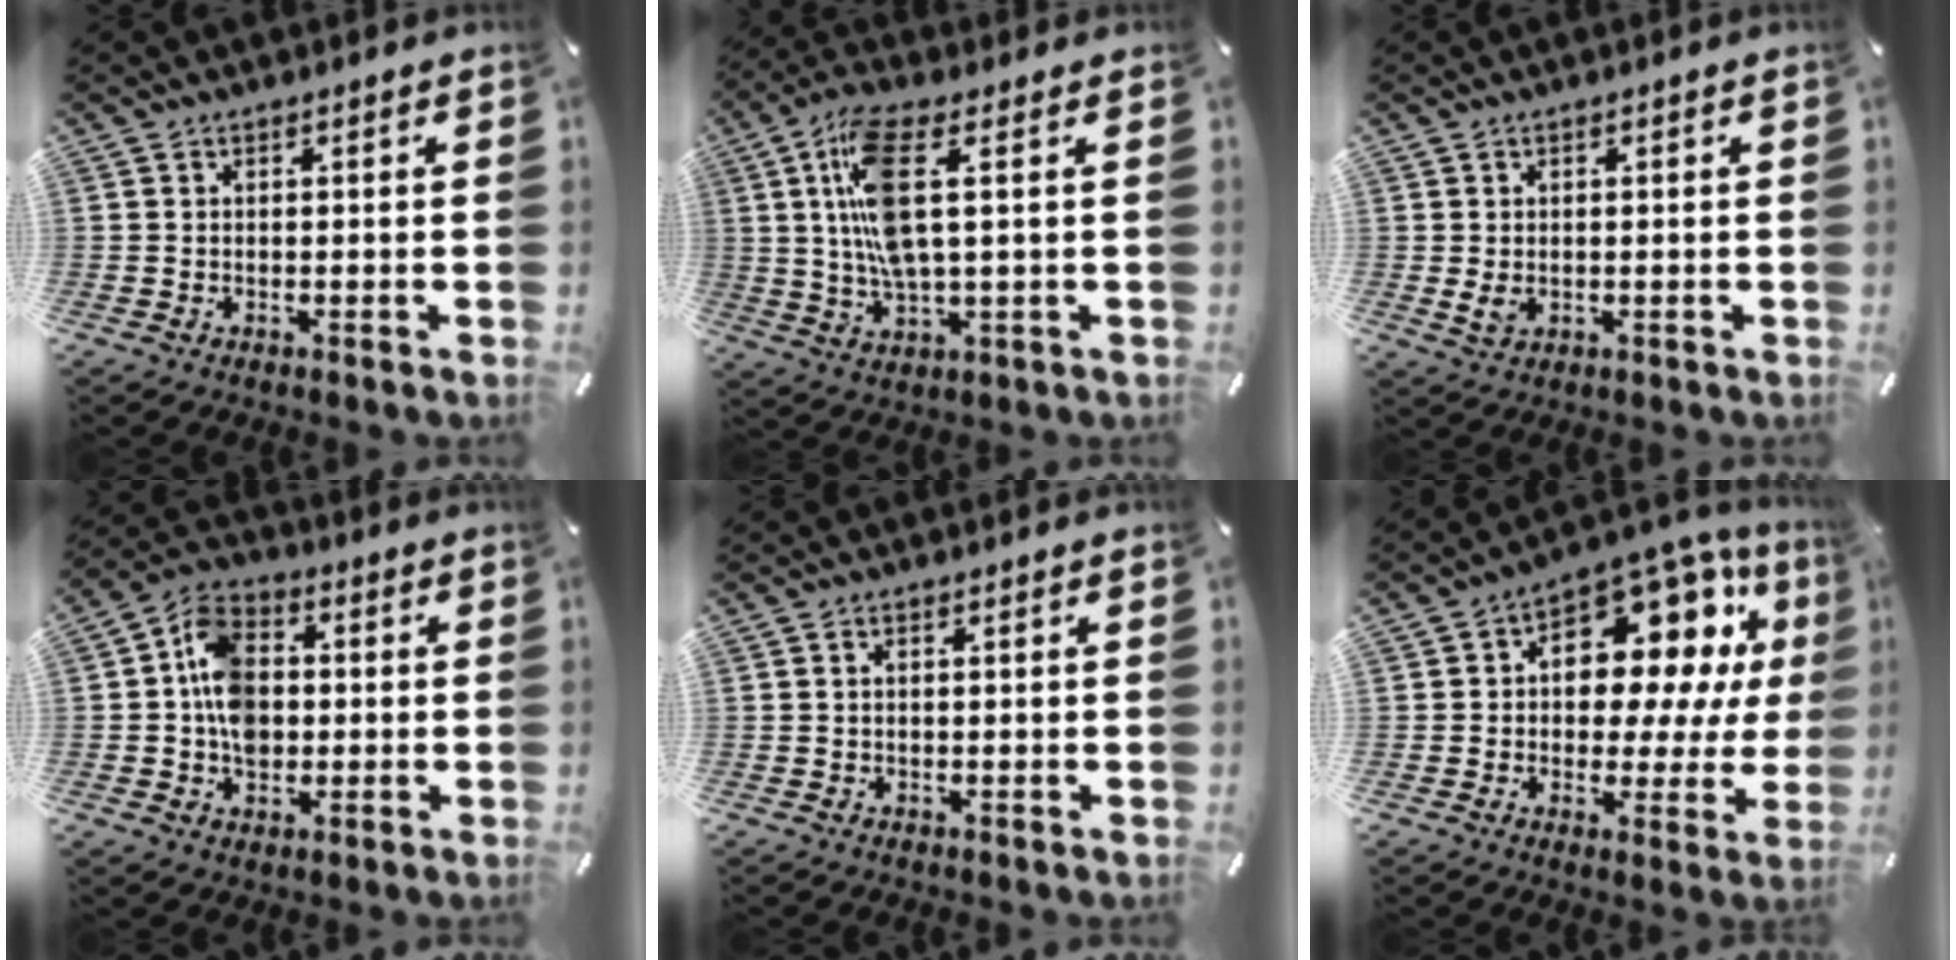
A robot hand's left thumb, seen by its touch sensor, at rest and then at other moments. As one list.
[{"total": 12.2, "force": [2.4, 4.1, 11.3], "torque": [-0.245, -0.007, 0.038]}, {"total": 2.6, "force": [-0.2, 2.0, 1.6], "torque": [-0.028, -0.002, -0.006]}, {"total": 10.5, "force": [-0.7, 8.2, 6.5], "torque": [-0.125, 0.020, -0.011]}, {"total": 0.8, "force": [0.1, 0.4, 0.6], "torque": [-0.012, 0.004, -0.001]}, {"total": 13.8, "force": [5.7, 8.9, 8.9], "torque": [-0.128, -0.054, 0.102]}]